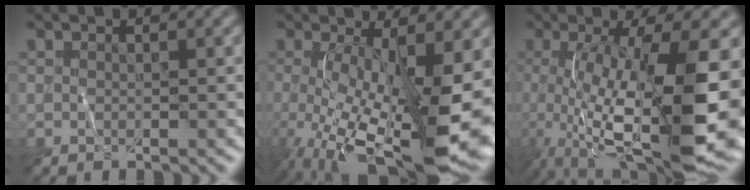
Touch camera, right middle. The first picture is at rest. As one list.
[{"total": 14.7, "force": [-2.9, 5.1, 13.5], "torque": [-0.223, -0.025, -0.038]}, {"total": 14.6, "force": [-1.9, 4.4, 13.8], "torque": [-0.218, -0.019, -0.026]}]